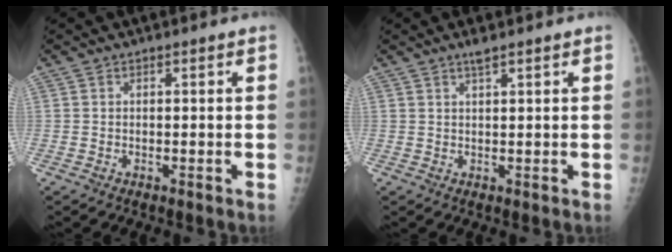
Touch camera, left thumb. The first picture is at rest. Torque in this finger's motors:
{"motor_torque": [0.39, -0.21, 0.48, -0.01, 0.21]}